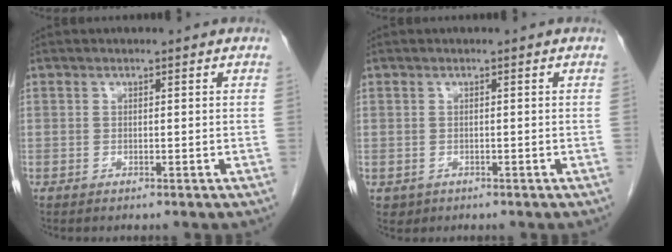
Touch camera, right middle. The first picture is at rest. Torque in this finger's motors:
{"motor_torque": [0.09, -0.08, -0.03, 0.00]}